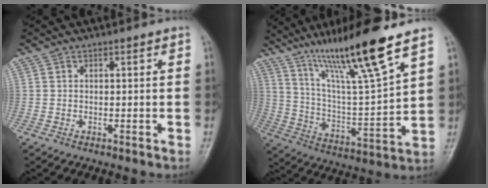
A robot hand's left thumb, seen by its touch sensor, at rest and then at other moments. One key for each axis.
{"total": 19.3, "fx": 13.3, "fy": 1.4, "fz": 13.9, "tx": -0.226, "ty": -0.064, "tz": 0.239}